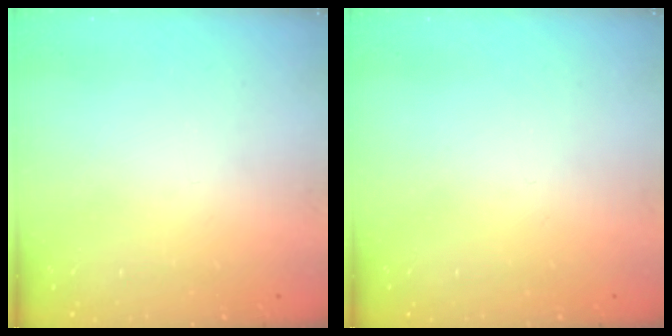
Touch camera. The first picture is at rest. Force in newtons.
{"total": 0.0}